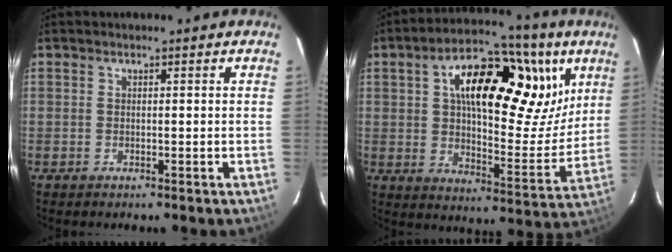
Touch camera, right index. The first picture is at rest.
{"total": 23.8, "force": [9.7, 11.2, 18.6], "torque": [-0.283, 0.020, 0.149]}